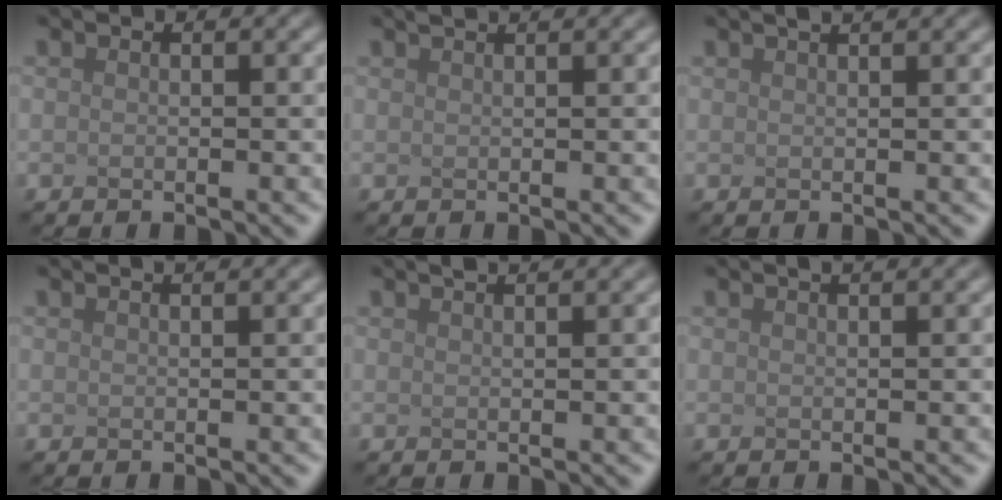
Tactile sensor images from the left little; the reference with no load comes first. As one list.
[{"total": 1.9, "force": [1.5, 0.5, 1.0], "torque": [0.000, 0.008, -0.003]}, {"total": 3.3, "force": [2.2, 1.3, 2.1], "torque": [-0.005, 0.028, -0.004]}, {"total": 2.6, "force": [1.9, 1.0, 1.5], "torque": [0.004, 0.020, -0.009]}, {"total": 3.3, "force": [2.5, 1.1, 1.9], "torque": [-0.002, 0.025, 0.000]}, {"total": 3.3, "force": [2.2, 1.3, 2.0], "torque": [0.000, 0.028, -0.007]}]